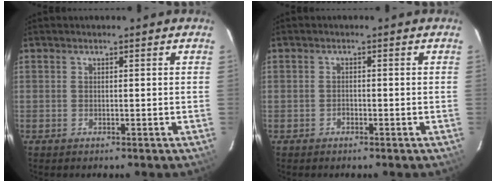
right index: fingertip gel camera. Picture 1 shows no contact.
{"total": 0.8, "force": [-0.6, 0.5, 0.2], "torque": [-0.004, 0.004, -0.011]}